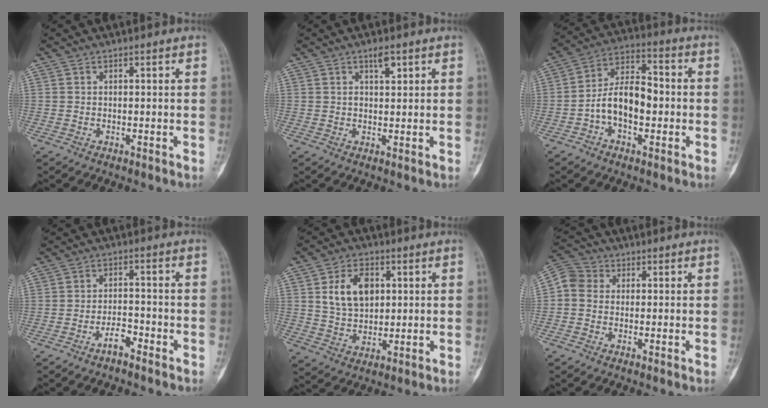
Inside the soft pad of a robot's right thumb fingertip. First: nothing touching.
{"total": 2.9, "force": [1.6, 1.1, 2.1], "torque": [-0.029, -0.008, 0.027]}
{"total": 11.4, "force": [-2.0, 6.7, 9.0], "torque": [-0.143, 0.042, -0.045]}
{"total": 3.3, "force": [-2.5, 1.1, 2.0], "torque": [-0.035, 0.021, -0.046]}
{"total": 9.8, "force": [2.7, 6.6, 6.7], "torque": [-0.094, -0.007, 0.054]}
{"total": 5.6, "force": [0.2, 4.8, 2.8], "torque": [-0.045, 0.015, -0.009]}